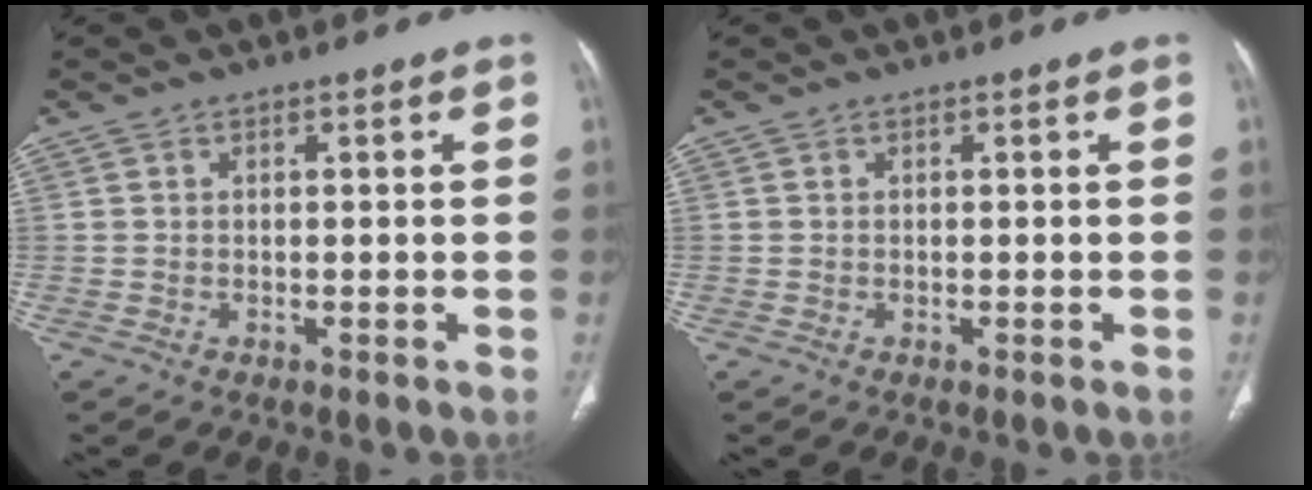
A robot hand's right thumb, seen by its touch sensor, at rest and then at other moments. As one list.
[{"total": 0.0}]